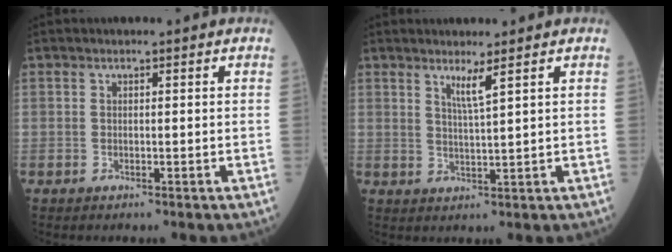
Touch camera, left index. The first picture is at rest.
{"total": 2.5, "force": [1.6, -0.8, 1.8], "torque": [-0.033, -0.016, 0.032]}